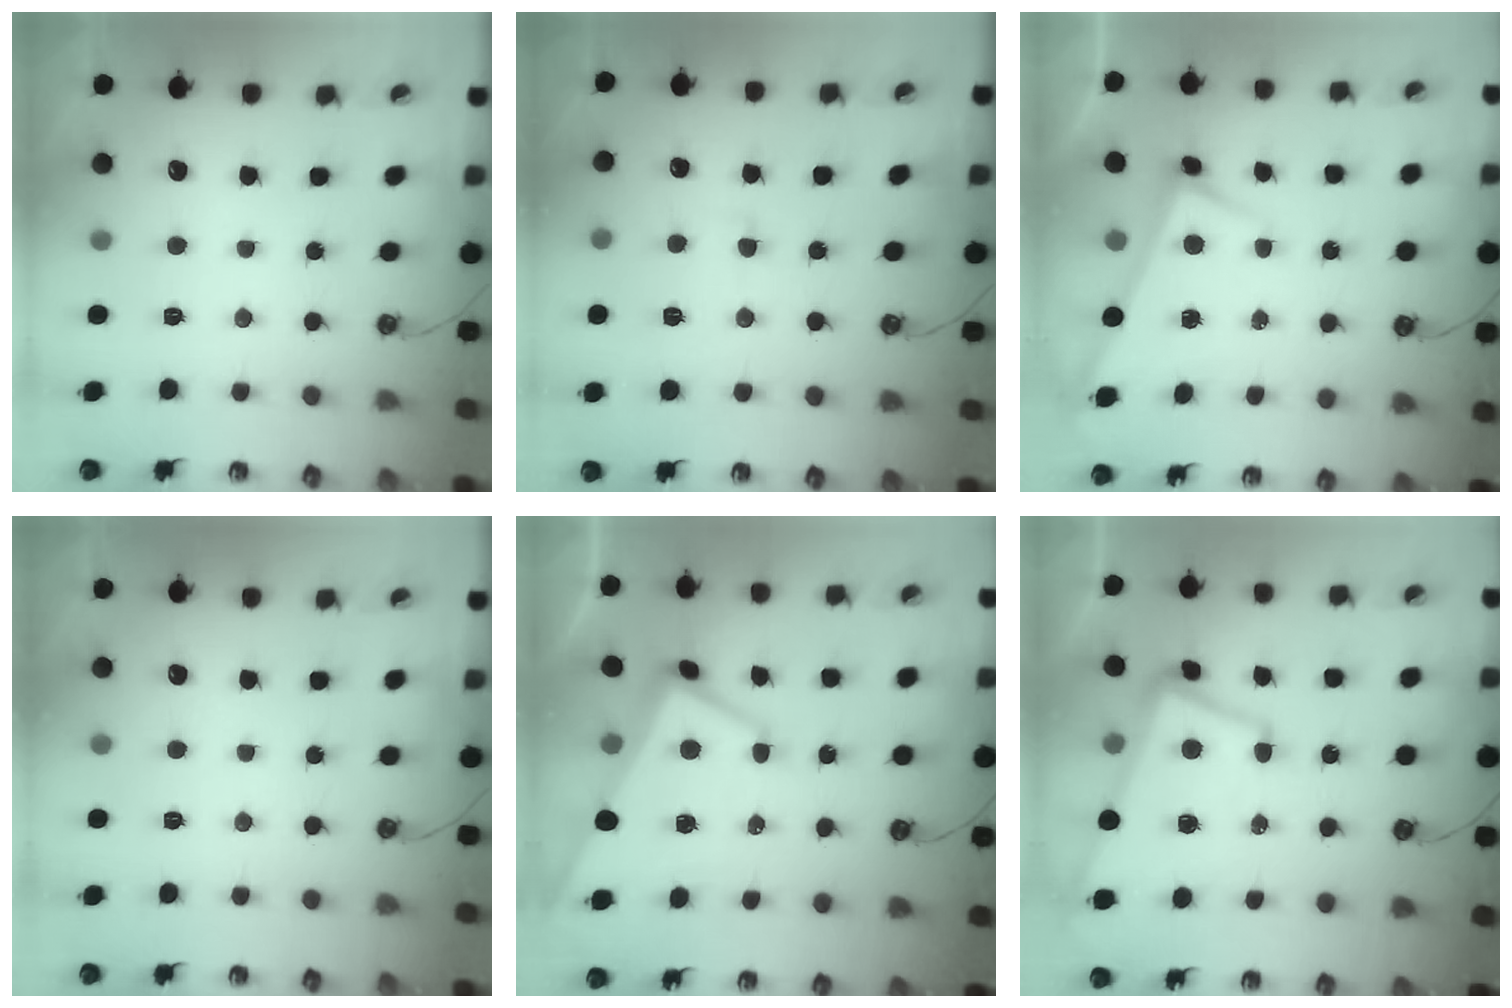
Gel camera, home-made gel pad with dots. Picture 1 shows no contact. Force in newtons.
{"total": 1.7, "press": 1.7, "slide": 0.2}
{"total": 2.8, "press": 2.8, "slide": 0.2}
{"total": 0.0}
{"total": 0.8, "press": 0.2, "slide": 0.8}
{"total": 2.8, "press": 2.3, "slide": 1.6}